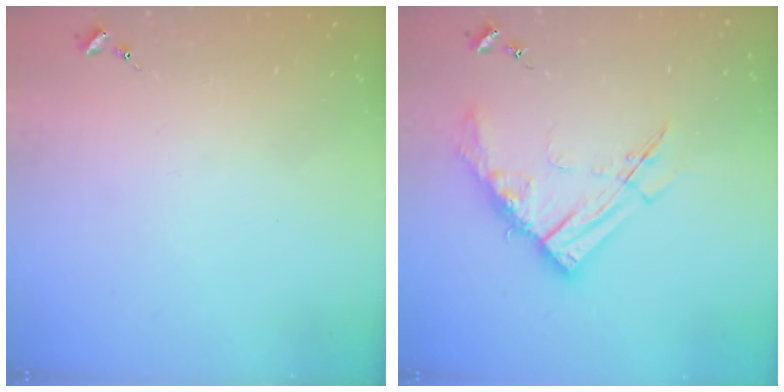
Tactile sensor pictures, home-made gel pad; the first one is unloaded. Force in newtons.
{"total": 14.1, "press": 14.0, "slide": 1.5}